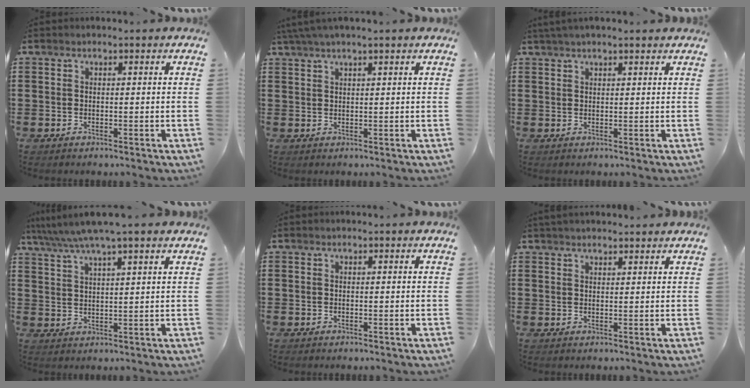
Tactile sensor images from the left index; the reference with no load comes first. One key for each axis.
{"total": 2.8, "fx": 2.0, "fy": 0.0, "fz": 1.9, "tx": -0.039, "ty": 0.004, "tz": 0.039}
{"total": 1.7, "fx": 1.3, "fy": 0.2, "fz": 1.0, "tx": -0.021, "ty": 0.001, "tz": 0.025}
{"total": 5.4, "fx": 4.4, "fy": -0.1, "fz": 3.2, "tx": -0.075, "ty": -0.015, "tz": 0.075}
{"total": 0.0}
{"total": 1.9, "fx": 1.8, "fy": 0.3, "fz": 0.5, "tx": -0.012, "ty": 0.004, "tz": 0.035}